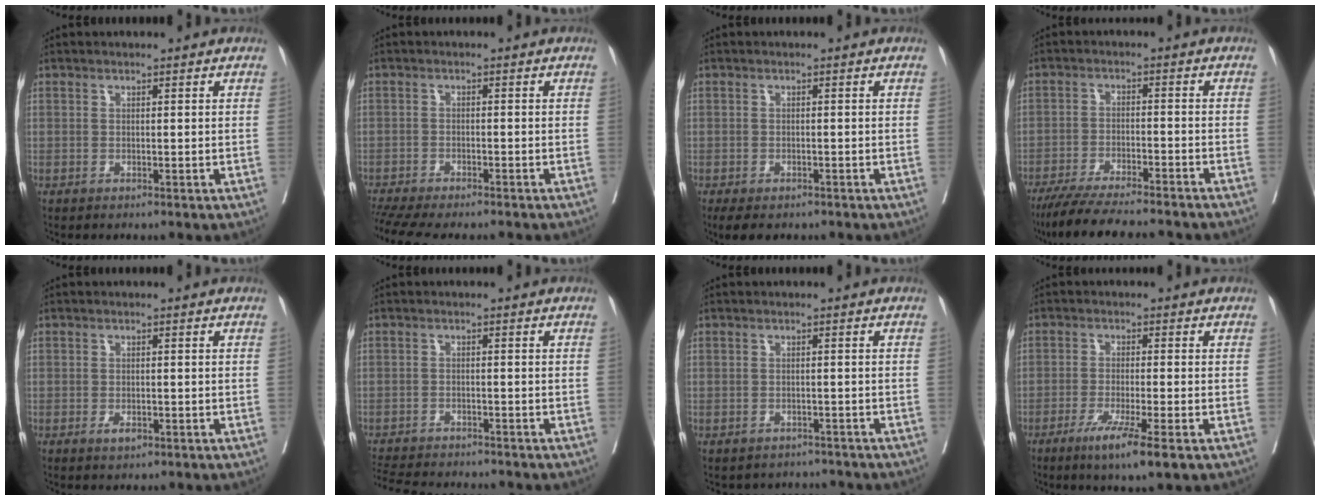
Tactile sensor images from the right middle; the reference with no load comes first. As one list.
[{"total": 11.8, "force": [-10.3, 2.1, 5.4], "torque": [-0.090, -0.009, -0.147]}, {"total": 5.2, "force": [-4.0, 2.4, 2.5], "torque": [-0.030, -0.007, -0.056]}, {"total": 15.1, "force": [-13.2, 1.5, 7.1], "torque": [-0.113, -0.025, -0.198]}, {"total": 1.7, "force": [-0.9, 0.8, 1.2], "torque": [-0.017, 0.001, -0.011]}, {"total": 10.7, "force": [-9.8, 1.9, 3.7], "torque": [-0.066, -0.008, -0.145]}, {"total": 4.2, "force": [-3.9, 1.6, -0.3], "torque": [0.008, 0.010, -0.049]}, {"total": 7.1, "force": [-4.0, 0.0, 5.9], "torque": [-0.102, -0.020, -0.067]}]